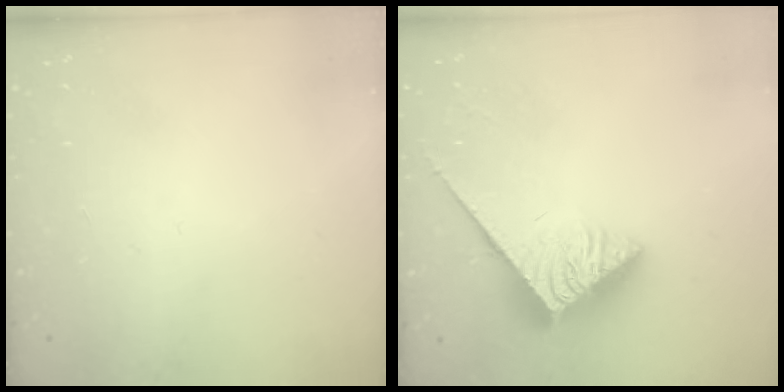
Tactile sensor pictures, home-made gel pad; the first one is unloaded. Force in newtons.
{"total": 3.8, "press": 3.8, "slide": 0.6}